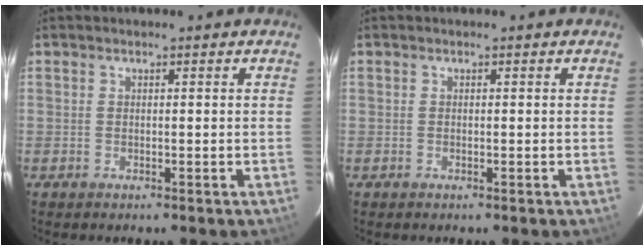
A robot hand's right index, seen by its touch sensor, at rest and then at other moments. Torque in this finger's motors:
{"motor_torque": [-0.02, 0.01, 0.00, 0.00]}